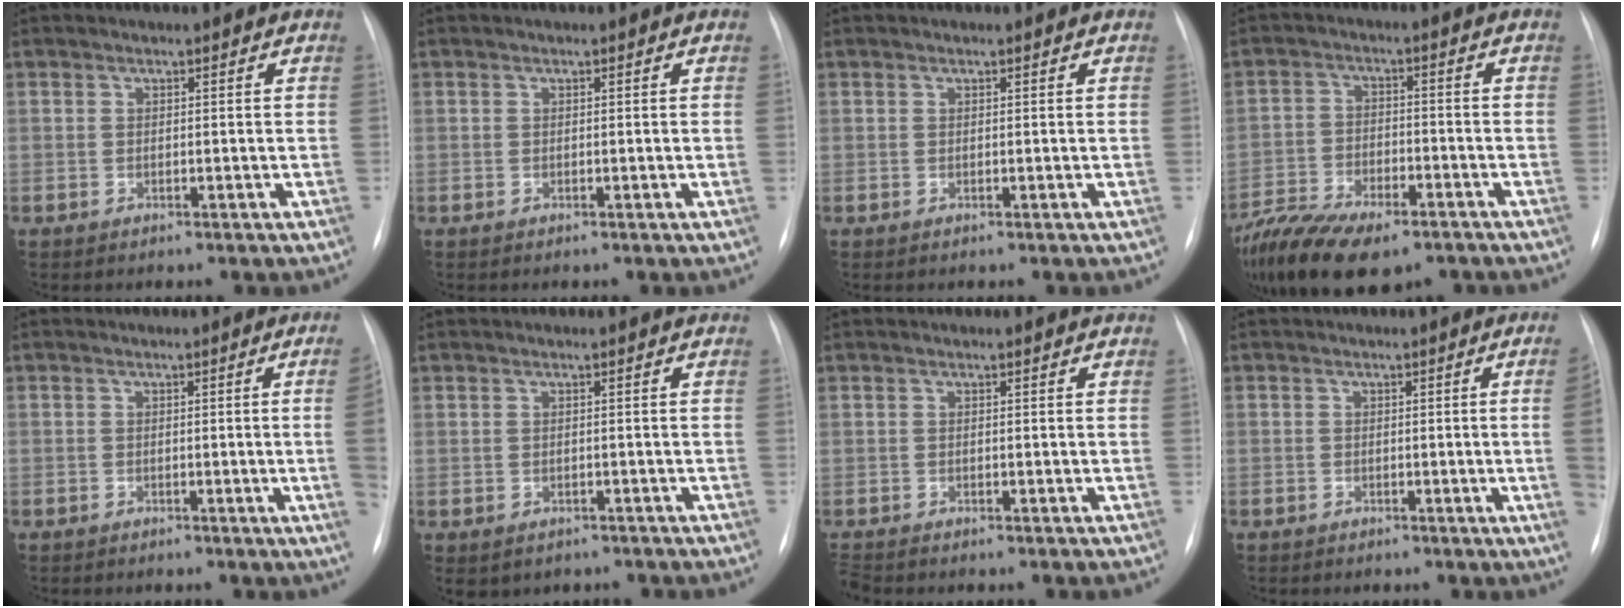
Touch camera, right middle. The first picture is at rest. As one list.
[{"total": 0.0}, {"total": 0.0}, {"total": 16.3, "force": [-12.0, 6.6, 8.9], "torque": [-0.189, -0.007, -0.197]}, {"total": 4.2, "force": [-0.6, -1.3, 4.0], "torque": [-0.035, -0.004, -0.010]}, {"total": 4.3, "force": [-3.1, 2.7, 1.2], "torque": [-0.015, 0.008, -0.032]}, {"total": 1.0, "force": [-0.9, -0.2, 0.2], "torque": [-0.008, -0.005, -0.018]}, {"total": 4.1, "force": [-0.7, -1.2, 3.8], "torque": [-0.034, -0.004, -0.011]}]